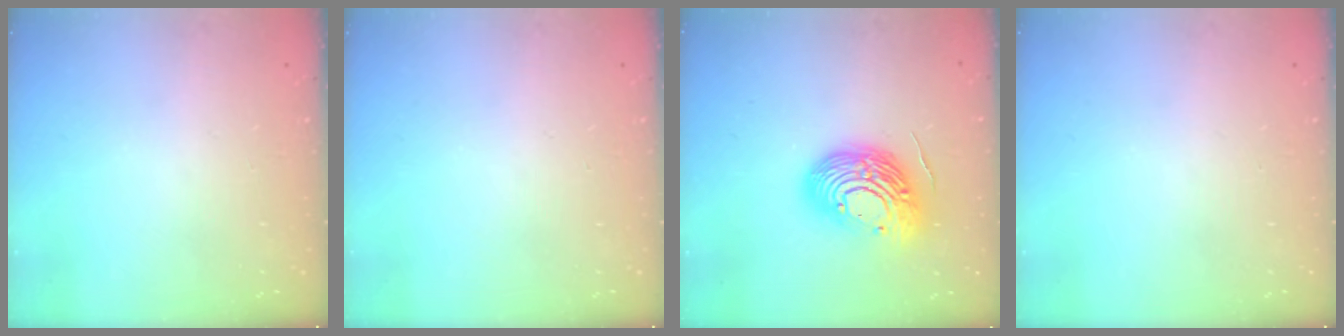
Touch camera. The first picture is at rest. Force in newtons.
{"total": 0.0}
{"total": 17.3, "press": 17.3, "slide": 1.4}
{"total": 0.0}